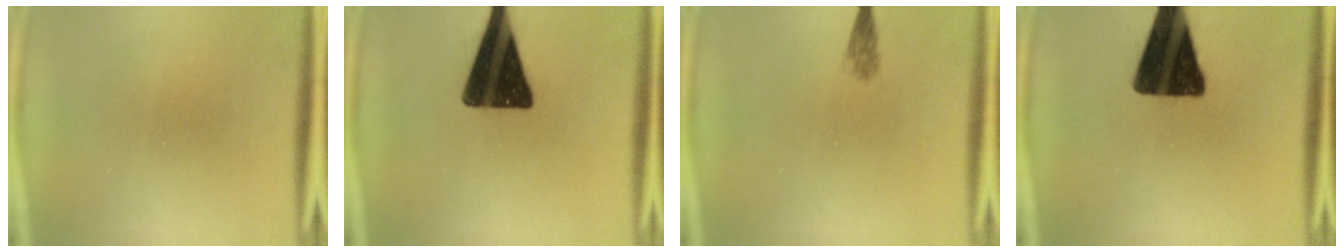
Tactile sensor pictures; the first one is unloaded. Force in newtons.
{"total": 15.5}
{"total": 1.8}
{"total": 17.1}